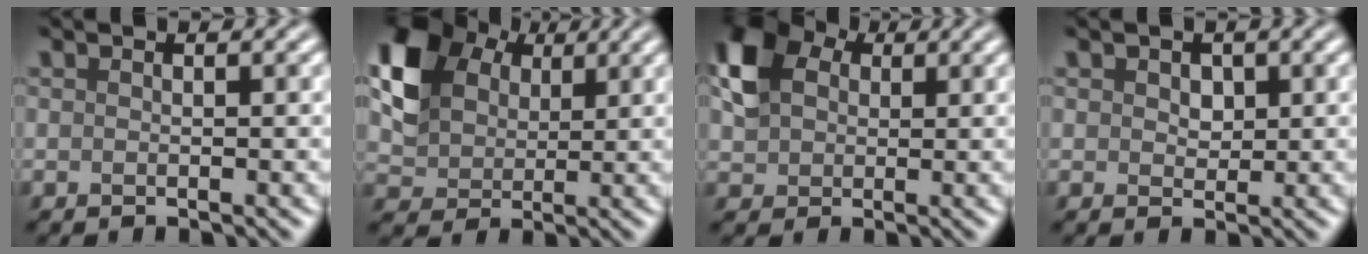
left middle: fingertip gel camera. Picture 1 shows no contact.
{"total": 7.5, "force": [2.9, 5.7, 3.9], "torque": [-0.096, 0.007, 0.050]}
{"total": 5.6, "force": [1.6, 4.3, 3.2], "torque": [-0.080, 0.010, 0.024]}
{"total": 1.4, "force": [0.5, 1.1, 0.8], "torque": [-0.015, -0.003, 0.008]}